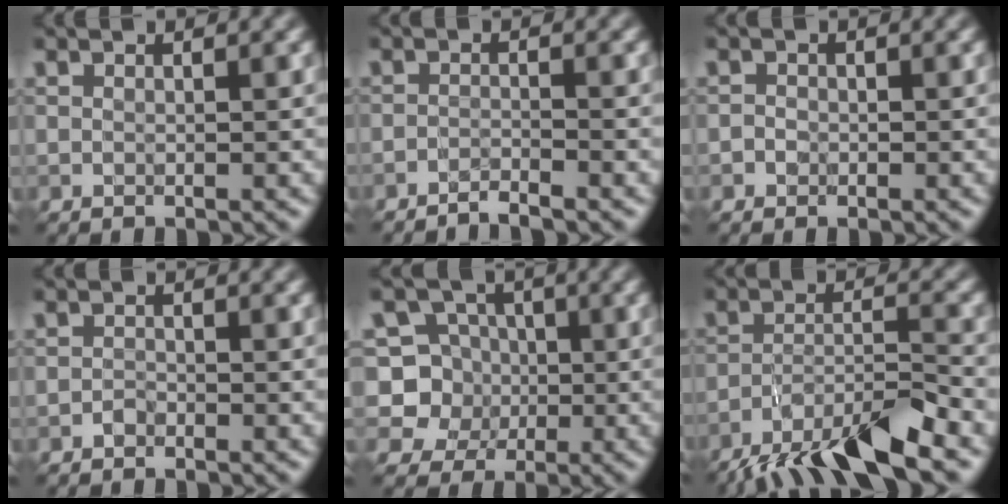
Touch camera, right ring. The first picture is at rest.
{"total": 1.9, "force": [-1.6, 0.2, 1.0], "torque": [-0.008, 0.003, -0.036]}
{"total": 0.8, "force": [-0.4, 0.7, 0.2], "torque": [0.000, -0.001, -0.008]}
{"total": 0.7, "force": [-0.5, 0.4, 0.2], "torque": [-0.003, 0.000, -0.011]}
{"total": 5.8, "force": [0.2, 5.5, 1.6], "torque": [-0.013, 0.021, -0.028]}
{"total": 8.7, "force": [-6.6, 1.8, 5.4], "torque": [-0.089, -0.002, -0.122]}